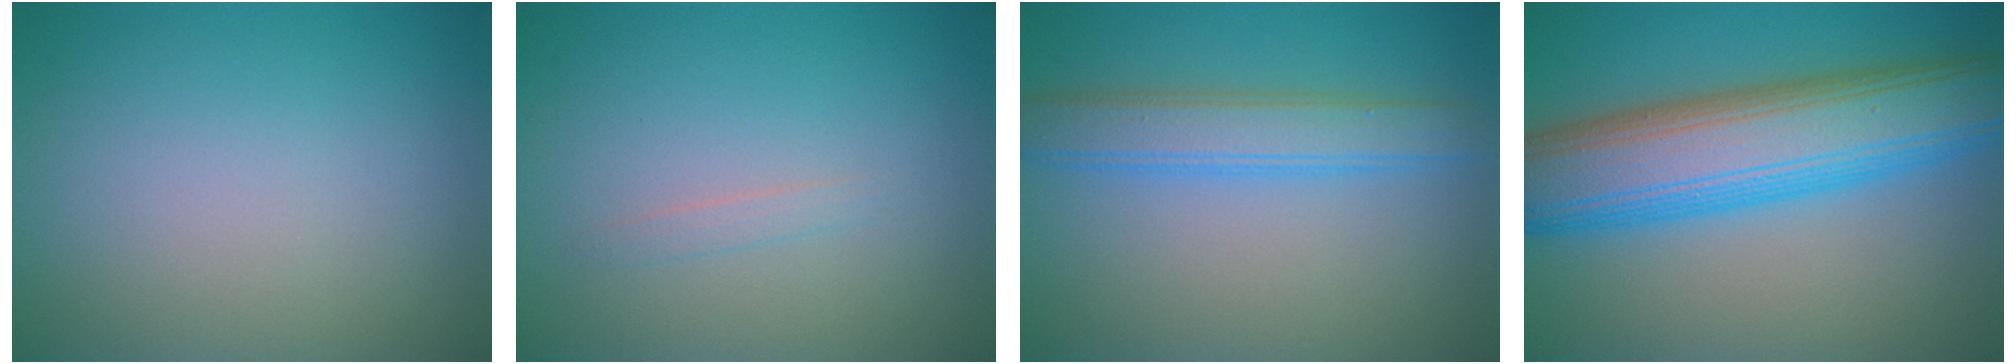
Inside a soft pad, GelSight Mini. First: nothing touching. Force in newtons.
{"total": 0.7, "press": 0.7, "slide": 0.1}
{"total": 3.8, "press": 3.8, "slide": 0.1}
{"total": 11.1, "press": 11.1, "slide": 0.1}